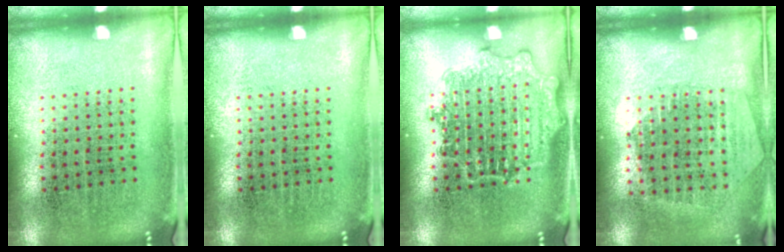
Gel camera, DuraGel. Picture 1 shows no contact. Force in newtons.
{"total": 0.0}
{"total": 3.0, "press": 3.0, "slide": 0.4}
{"total": 1.3, "press": 1.2, "slide": 0.5}